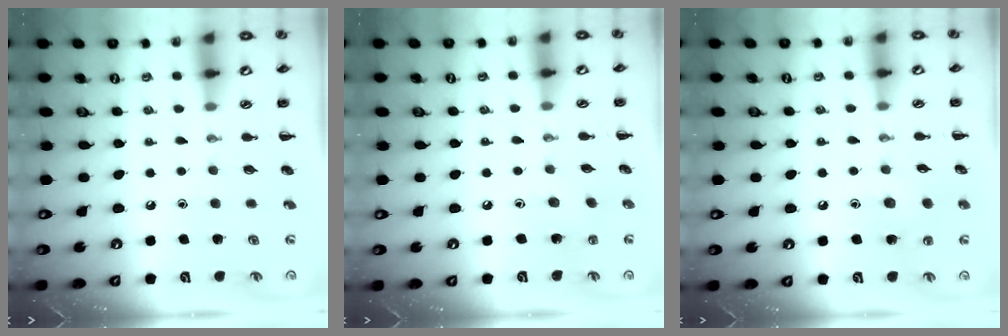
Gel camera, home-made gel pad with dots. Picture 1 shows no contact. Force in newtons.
{"total": 1.5, "press": 1.4, "slide": 0.6}
{"total": 6.4, "press": 6.3, "slide": 1.3}